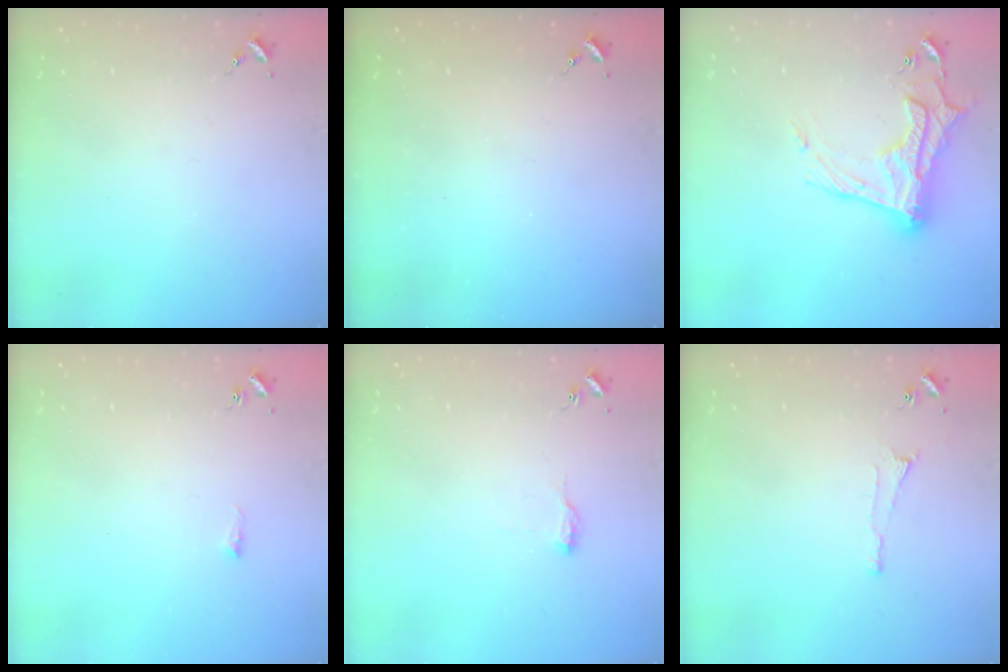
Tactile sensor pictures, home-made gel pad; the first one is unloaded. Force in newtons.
{"total": 0.0}
{"total": 17.8, "press": 17.7, "slide": 1.6}
{"total": 5.6, "press": 5.6, "slide": 0.9}
{"total": 7.6, "press": 7.6, "slide": 0.7}
{"total": 4.9, "press": 4.8, "slide": 0.6}